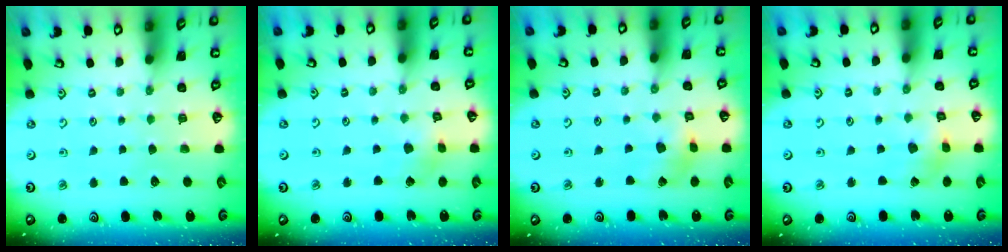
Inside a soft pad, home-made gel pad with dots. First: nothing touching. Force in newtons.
{"total": 4.0, "press": 4.0, "slide": 0.3}
{"total": 6.2, "press": 6.2, "slide": 0.8}
{"total": 2.6, "press": 2.6, "slide": 0.5}